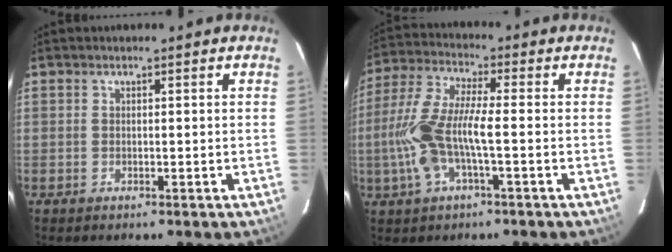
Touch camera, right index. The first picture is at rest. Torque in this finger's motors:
{"motor_torque": [0.49, -0.18, 0.62, 0.21]}